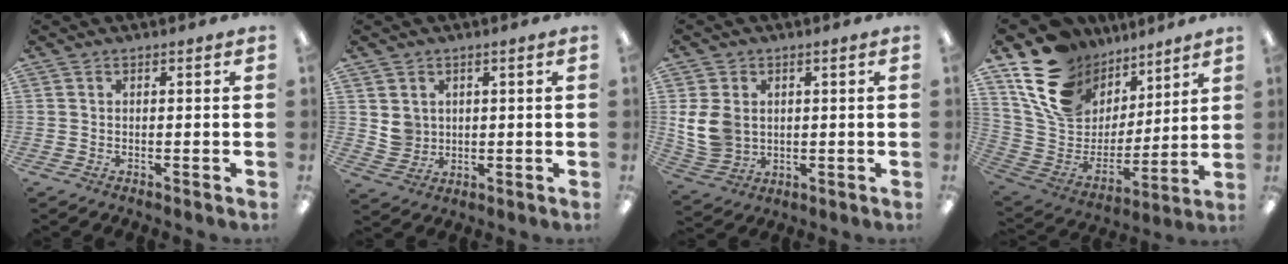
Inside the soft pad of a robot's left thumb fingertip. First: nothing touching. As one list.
[{"total": 4.6, "force": [1.5, 4.3, 0.6], "torque": [-0.009, 0.002, 0.028]}, {"total": 9.3, "force": [1.4, 7.5, 5.2], "torque": [-0.127, 0.011, 0.029]}, {"total": 19.7, "force": [11.4, 13.7, 8.5], "torque": [-0.160, -0.055, 0.218]}]